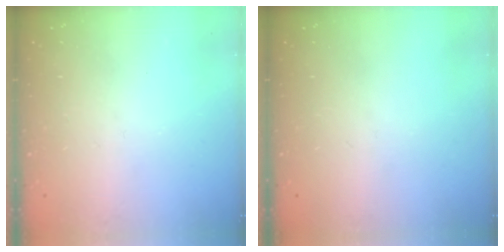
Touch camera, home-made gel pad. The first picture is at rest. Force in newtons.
{"total": 0.0}